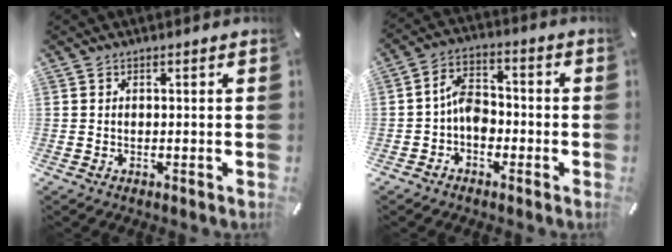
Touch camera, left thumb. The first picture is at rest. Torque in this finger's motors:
{"motor_torque": [0.07, -0.02, 0.48, 0.43, 0.07]}